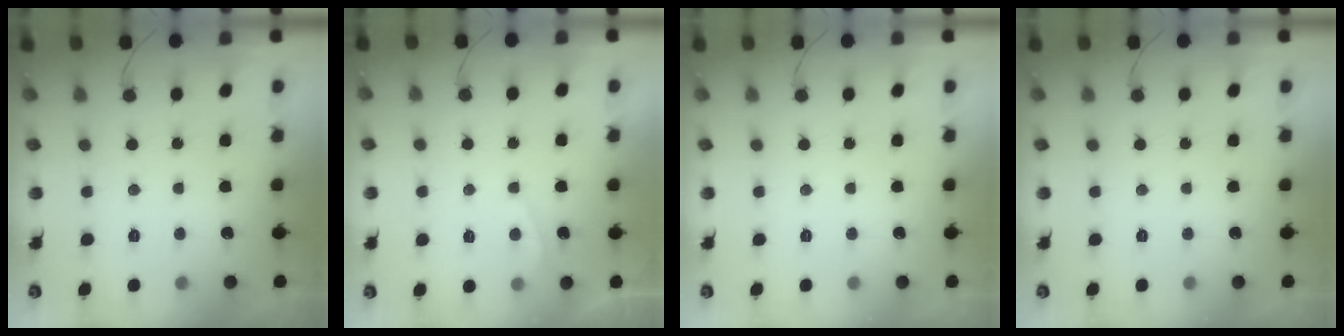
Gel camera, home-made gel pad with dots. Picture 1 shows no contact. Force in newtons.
{"total": 2.8, "press": 2.7, "slide": 0.3}
{"total": 0.0}
{"total": 0.0}